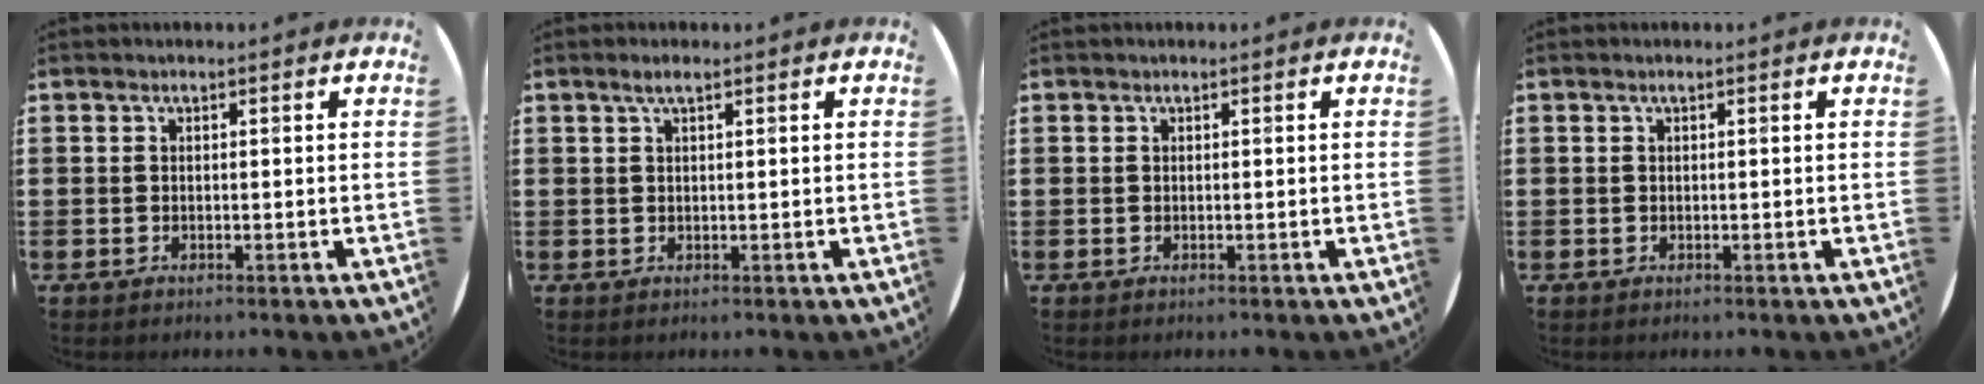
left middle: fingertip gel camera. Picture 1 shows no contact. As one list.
[{"total": 1.4, "force": [0.9, 0.2, 1.1], "torque": [-0.021, 0.004, 0.015]}, {"total": 0.0}, {"total": 0.0}]